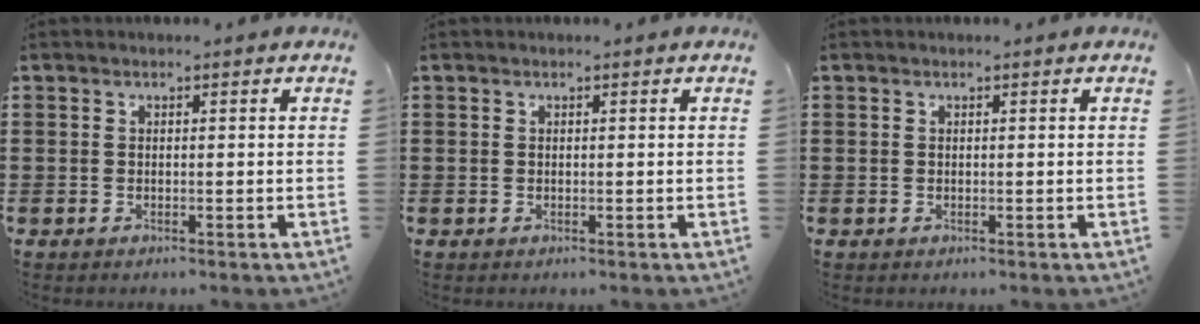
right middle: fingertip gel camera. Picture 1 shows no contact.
{"total": 0.0}
{"total": 0.0}